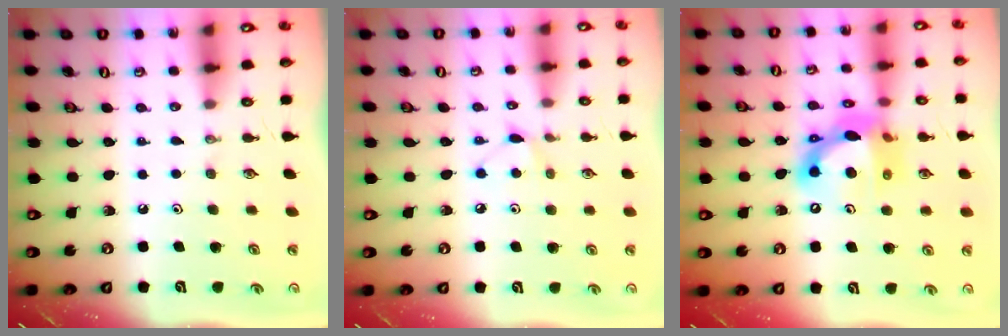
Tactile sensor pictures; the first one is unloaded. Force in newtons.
{"total": 6.5, "press": 6.5, "slide": 0.6}
{"total": 14.5, "press": 14.5, "slide": 0.8}